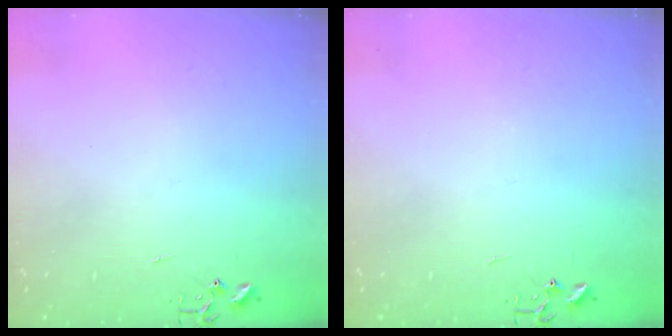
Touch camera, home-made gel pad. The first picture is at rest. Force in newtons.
{"total": 0.0}